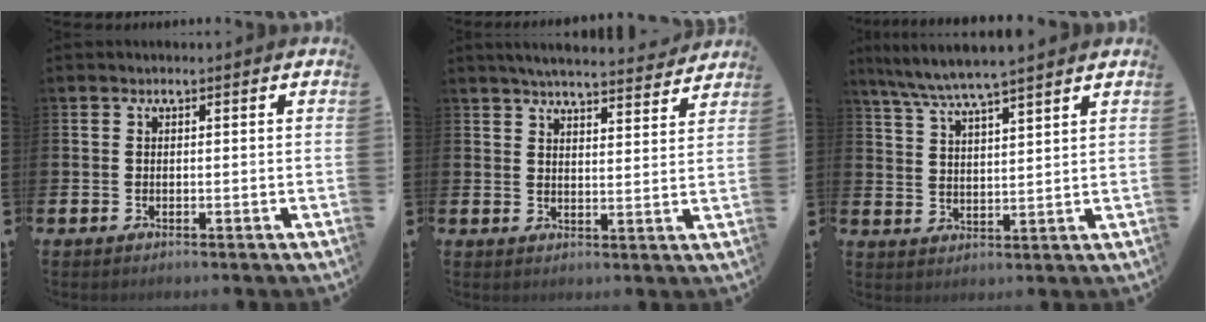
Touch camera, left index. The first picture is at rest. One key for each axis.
{"total": 5.1, "fx": 5.0, "fy": 0.2, "fz": 1.0, "tx": -0.023, "ty": -0.036, "tz": 0.088}
{"total": 6.2, "fx": 5.9, "fy": -0.1, "fz": 2.1, "tx": -0.065, "ty": -0.026, "tz": 0.105}